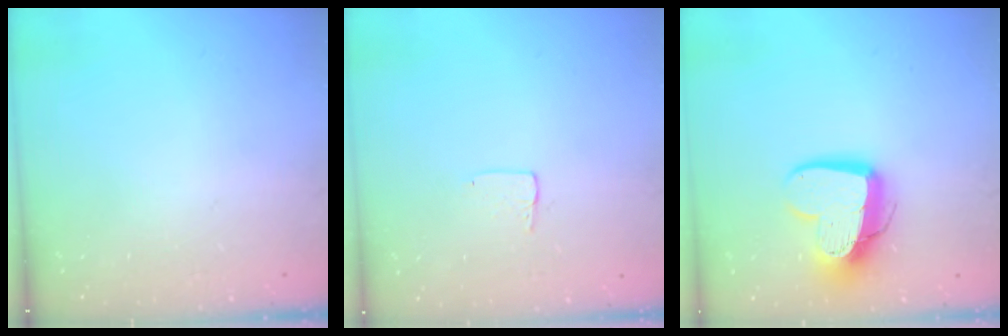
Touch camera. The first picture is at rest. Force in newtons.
{"total": 3.7, "press": 3.7, "slide": 0.1}
{"total": 13.5, "press": 13.5, "slide": 1.1}